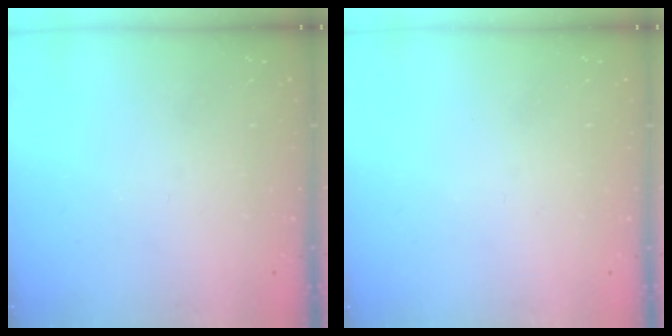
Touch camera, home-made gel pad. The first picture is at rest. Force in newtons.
{"total": 0.0}